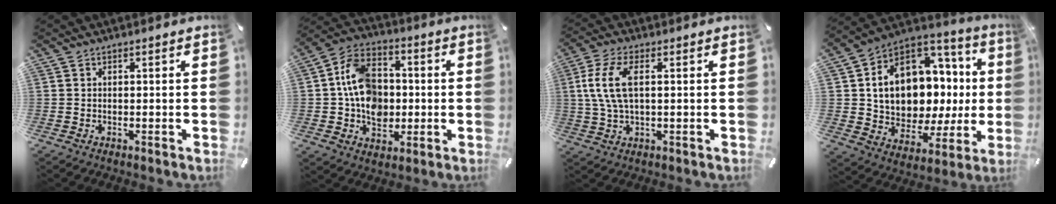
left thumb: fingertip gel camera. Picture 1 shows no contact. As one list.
[{"total": 13.0, "force": [-0.8, 10.9, 7.1], "torque": [-0.140, 0.017, -0.012]}, {"total": 9.2, "force": [1.5, 3.9, 8.3], "torque": [-0.182, -0.004, 0.023]}, {"total": 15.5, "force": [2.4, 11.4, 10.2], "torque": [-0.171, -0.046, 0.048]}]